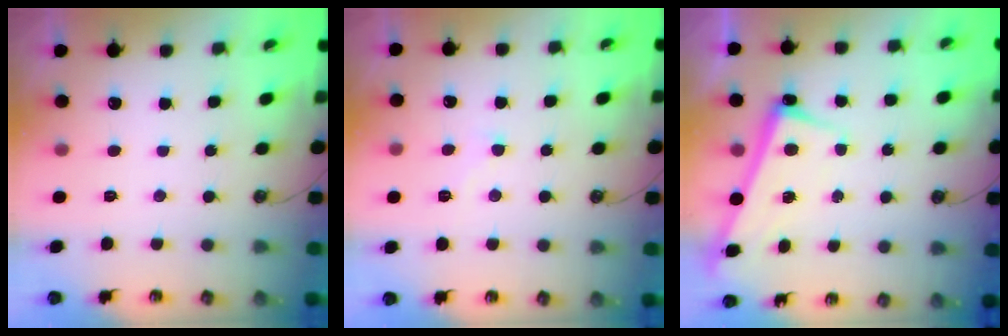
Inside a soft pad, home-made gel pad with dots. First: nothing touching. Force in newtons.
{"total": 3.9, "press": 3.9, "slide": 0.4}
{"total": 2.7, "press": 2.7, "slide": 0.6}